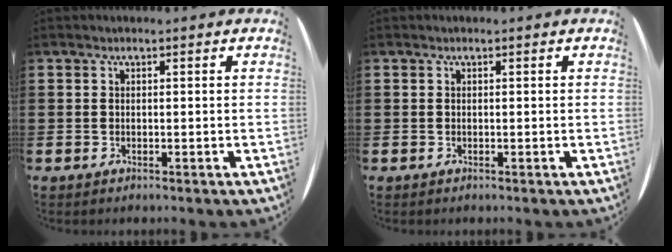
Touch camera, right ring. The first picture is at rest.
{"total": 0.0}